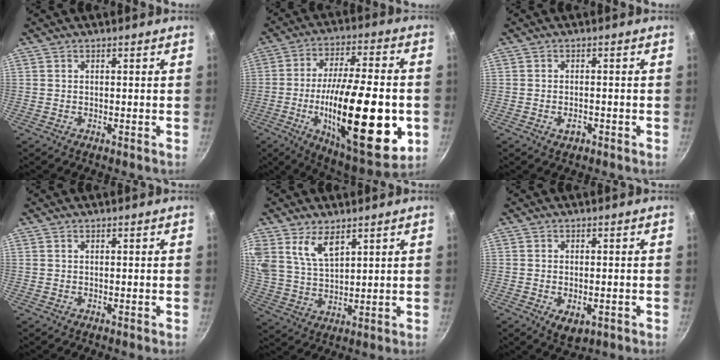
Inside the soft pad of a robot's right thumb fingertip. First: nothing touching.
{"total": 29.1, "force": [-6.0, 9.7, 26.8], "torque": [-0.405, 0.006, -0.088]}
{"total": 2.1, "force": [-1.0, 1.3, 1.4], "torque": [-0.020, 0.008, -0.017]}
{"total": 0.0}
{"total": 8.0, "force": [4.9, 3.9, 4.9], "torque": [-0.085, -0.031, 0.104]}
{"total": 4.9, "force": [-1.4, 2.9, 3.7], "torque": [-0.050, -0.007, -0.016]}